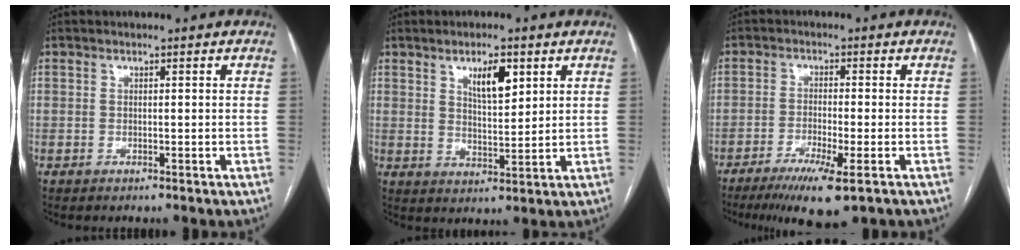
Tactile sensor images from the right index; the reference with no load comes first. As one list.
[{"total": 6.1, "force": [3.1, 1.9, 4.9], "torque": [-0.084, -0.002, 0.055]}, {"total": 8.2, "force": [-4.9, 0.7, 6.6], "torque": [-0.113, -0.021, -0.081]}]